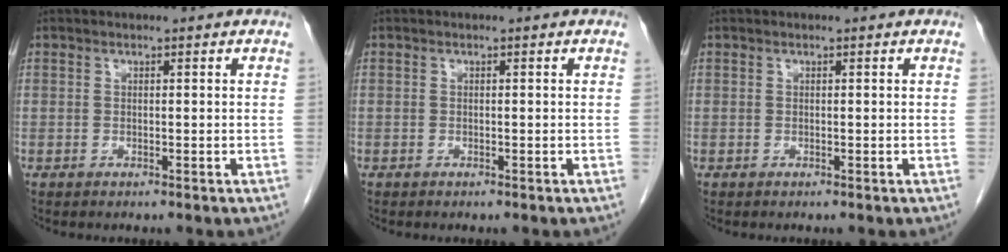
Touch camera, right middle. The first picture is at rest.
{"total": 0.0}
{"total": 0.0}